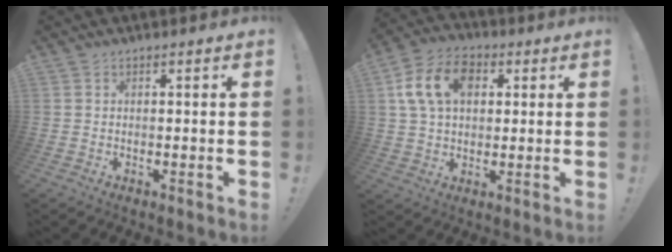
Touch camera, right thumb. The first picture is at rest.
{"total": 14.2, "force": [4.1, 10.1, 9.1], "torque": [-0.155, 0.008, 0.081]}